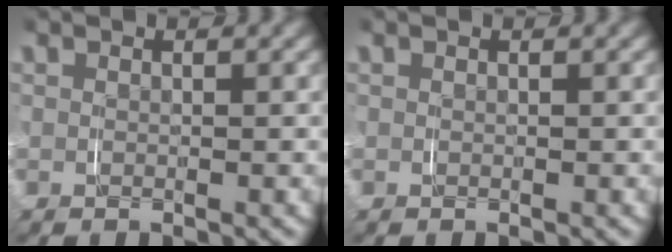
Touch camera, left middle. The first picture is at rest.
{"total": 0.0}